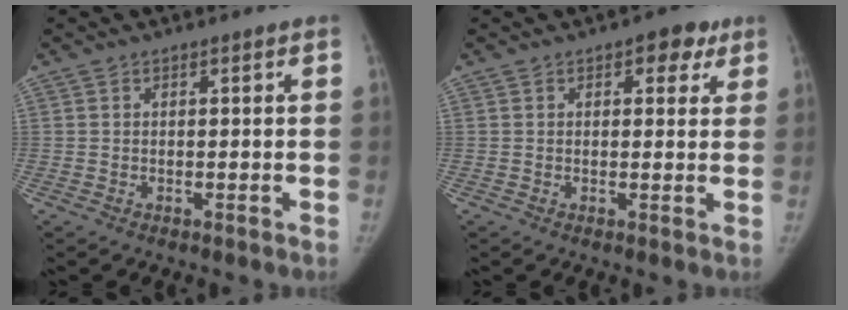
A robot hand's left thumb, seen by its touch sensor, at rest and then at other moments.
{"total": 4.9, "force": [2.4, 2.8, 3.1], "torque": [-0.005, -0.003, 0.021]}